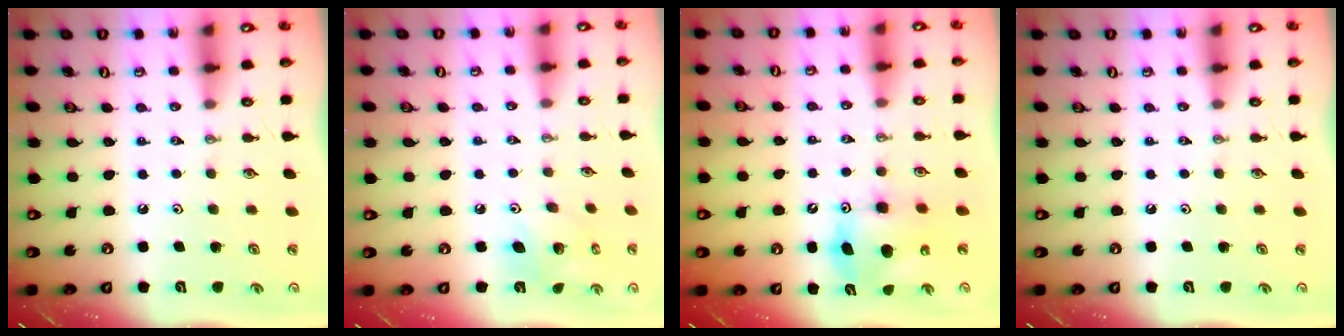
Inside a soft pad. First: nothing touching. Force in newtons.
{"total": 9.0, "press": 9.0, "slide": 0.3}
{"total": 8.8, "press": 8.6, "slide": 1.7}
{"total": 0.0}